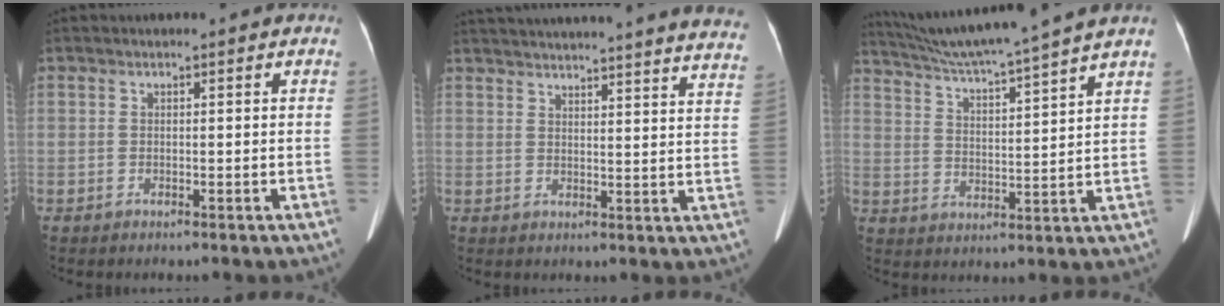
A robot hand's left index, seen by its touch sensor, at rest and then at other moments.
{"total": 31.5, "force": [29.8, 1.8, 10.2], "torque": [-0.163, -0.076, 0.350]}
{"total": 15.8, "force": [13.9, -2.2, 7.3], "torque": [-0.130, -0.008, 0.211]}